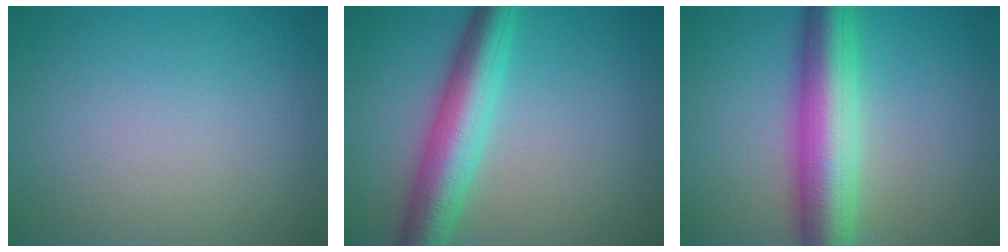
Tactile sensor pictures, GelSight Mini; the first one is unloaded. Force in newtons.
{"total": 6.6, "press": 6.6, "slide": 0.1}
{"total": 8.7, "press": 8.7, "slide": 0.2}